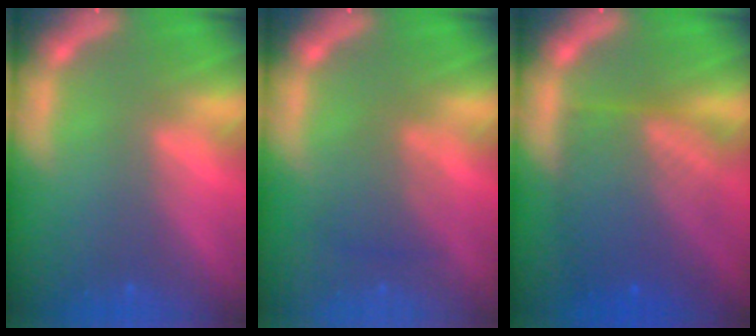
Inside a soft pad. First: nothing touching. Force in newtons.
{"total": 3.0}
{"total": 9.5}